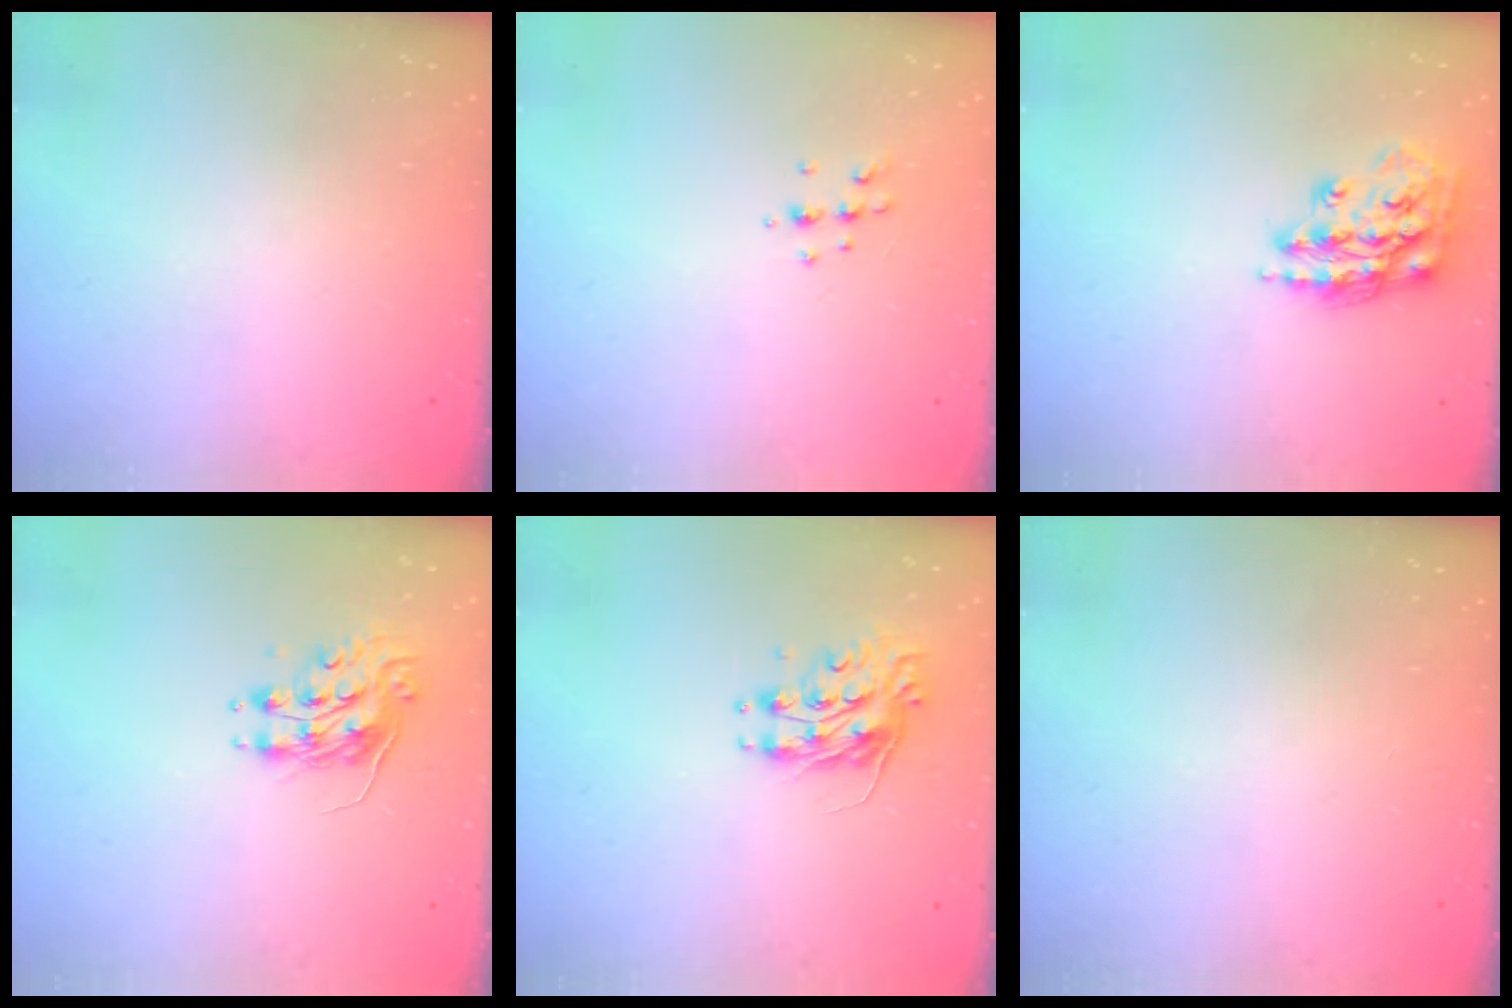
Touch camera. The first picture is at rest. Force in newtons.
{"total": 4.9, "press": 4.8, "slide": 1.1}
{"total": 16.3, "press": 16.2, "slide": 1.1}
{"total": 8.2, "press": 8.2, "slide": 0.1}
{"total": 8.7, "press": 8.7, "slide": 0.3}
{"total": 0.0}